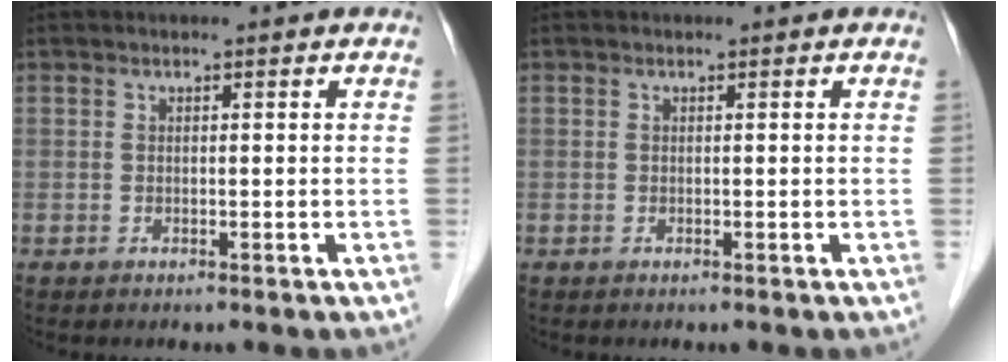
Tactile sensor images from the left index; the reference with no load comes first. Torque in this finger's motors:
{"motor_torque": [0.00, 0.00, 0.02, -0.01]}